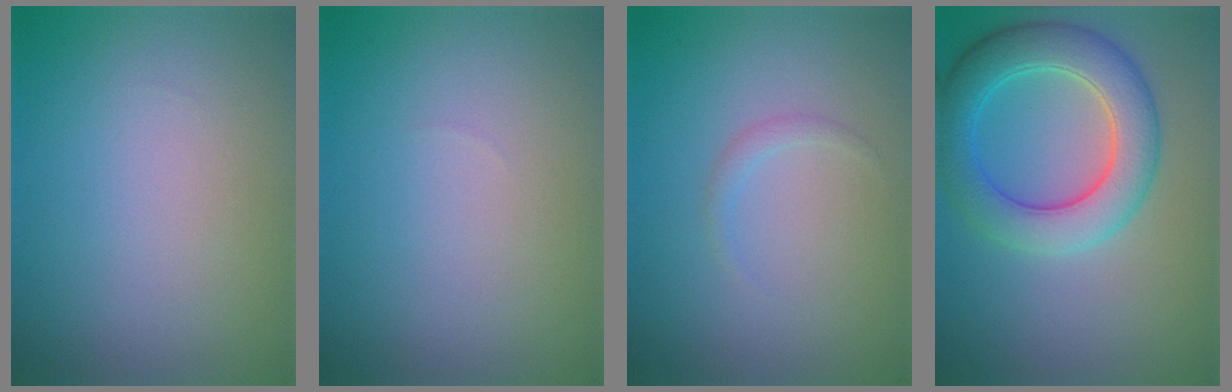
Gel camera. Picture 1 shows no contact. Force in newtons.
{"total": 0.0}
{"total": 0.8, "press": 0.8, "slide": 0.1}
{"total": 6.3, "press": 6.3, "slide": 0.5}